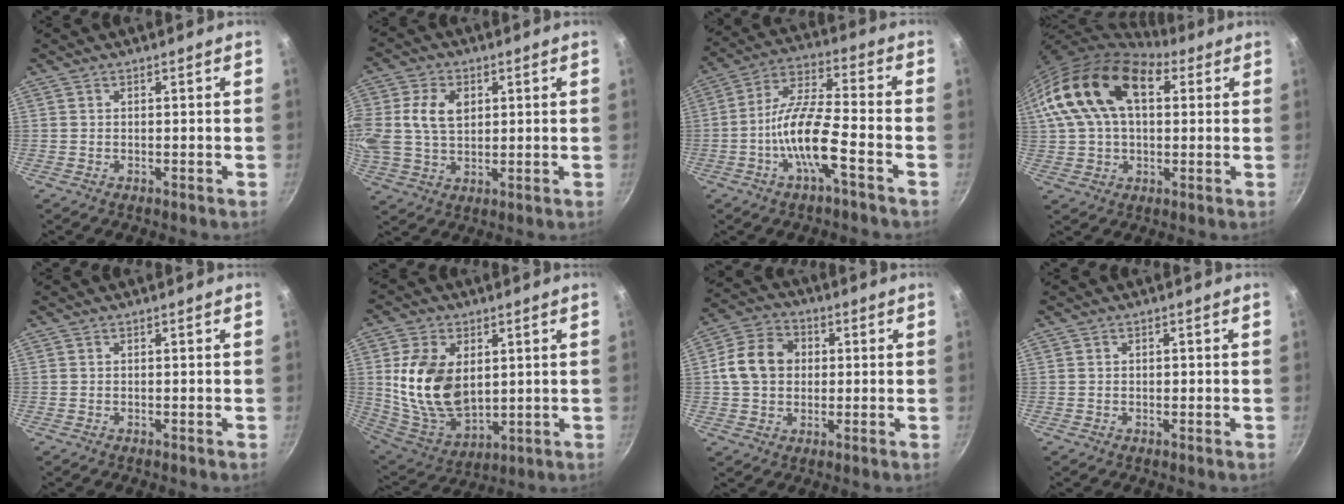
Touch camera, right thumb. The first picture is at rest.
{"total": 13.1, "force": [2.7, 9.4, 8.7], "torque": [-0.183, 0.015, 0.050]}
{"total": 12.1, "force": [-5.0, 3.0, 10.6], "torque": [-0.202, 0.040, -0.103]}
{"total": 18.3, "force": [5.4, 11.2, 13.5], "torque": [-0.223, 0.014, 0.083]}
{"total": 0.0}
{"total": 16.3, "force": [2.6, 10.6, 12.1], "torque": [-0.208, -0.029, 0.065]}
{"total": 10.7, "force": [1.2, 8.7, 6.2], "torque": [-0.086, 0.014, 0.006]}
{"total": 0.7, "force": [0.0, 0.6, 0.4], "torque": [-0.004, 0.004, 0.001]}